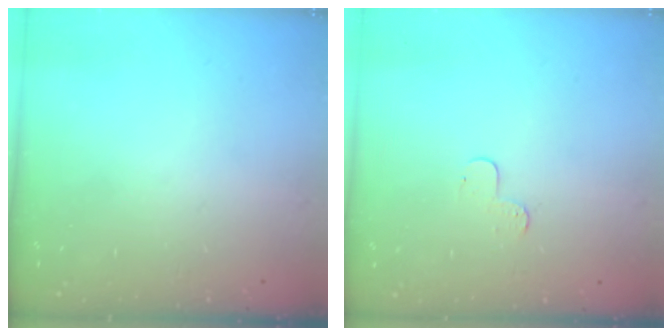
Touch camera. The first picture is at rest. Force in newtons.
{"total": 3.9, "press": 3.8, "slide": 0.5}